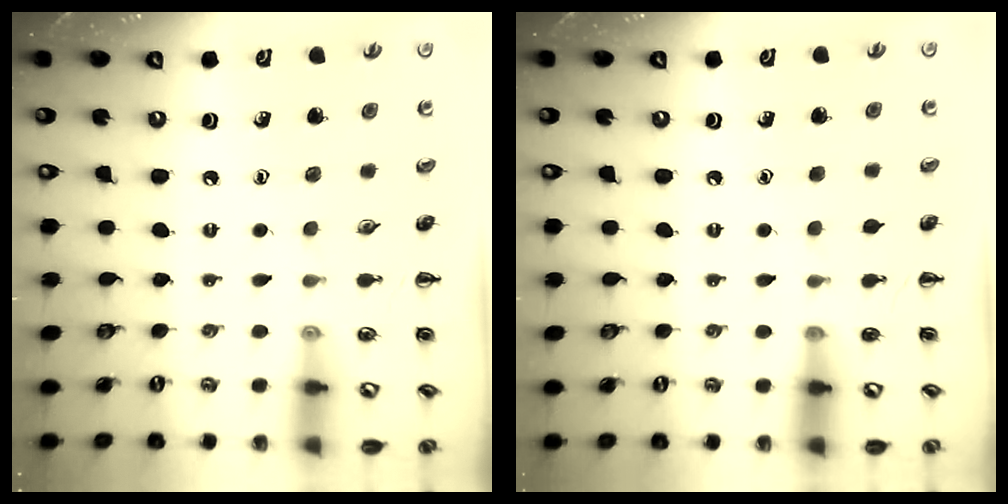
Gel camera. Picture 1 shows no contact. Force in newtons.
{"total": 0.0}